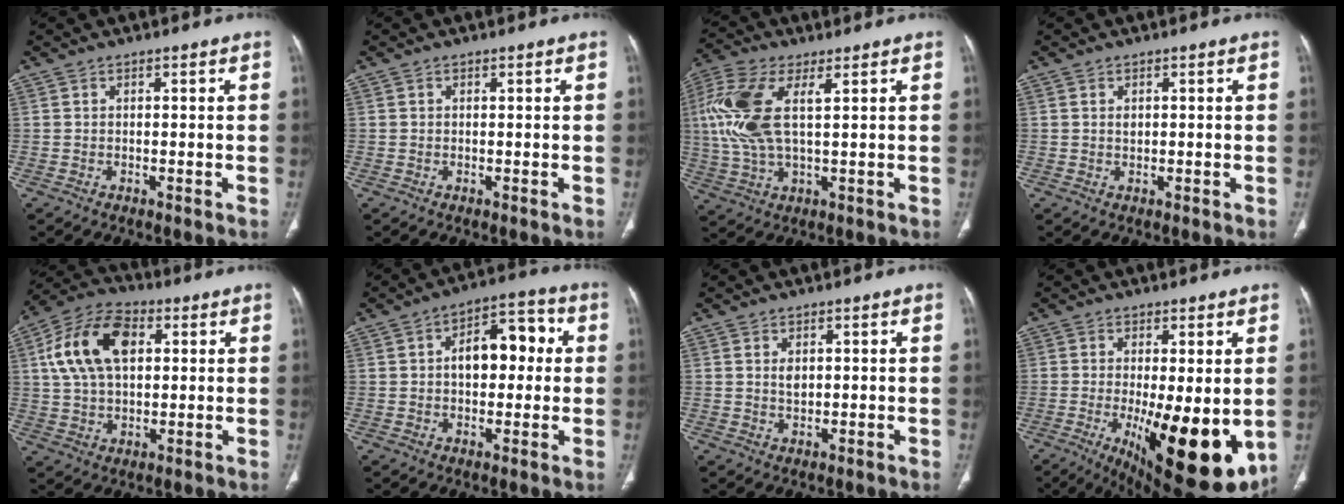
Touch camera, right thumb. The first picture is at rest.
{"total": 0.0}
{"total": 13.1, "force": [3.5, 5.6, 11.3], "torque": [-0.275, 0.004, 0.068]}
{"total": 1.0, "force": [0.4, 0.6, 0.7], "torque": [-0.008, -0.002, 0.008]}
{"total": 15.2, "force": [3.9, 9.3, 11.4], "torque": [-0.208, 0.015, 0.066]}
{"total": 11.2, "force": [1.3, 6.8, 8.8], "torque": [-0.099, 0.031, 0.014]}
{"total": 2.0, "force": [0.6, 1.2, 1.5], "torque": [-0.022, -0.004, 0.013]}
{"total": 19.1, "force": [-4.0, 6.8, 17.4], "torque": [-0.218, -0.033, -0.034]}